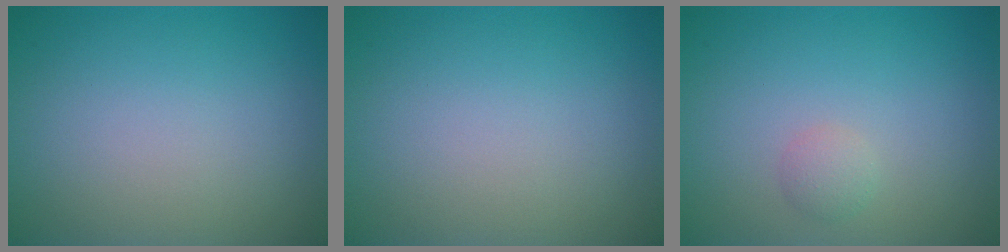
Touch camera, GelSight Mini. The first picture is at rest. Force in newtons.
{"total": 0.0}
{"total": 1.1, "press": 1.1, "slide": 0.0}